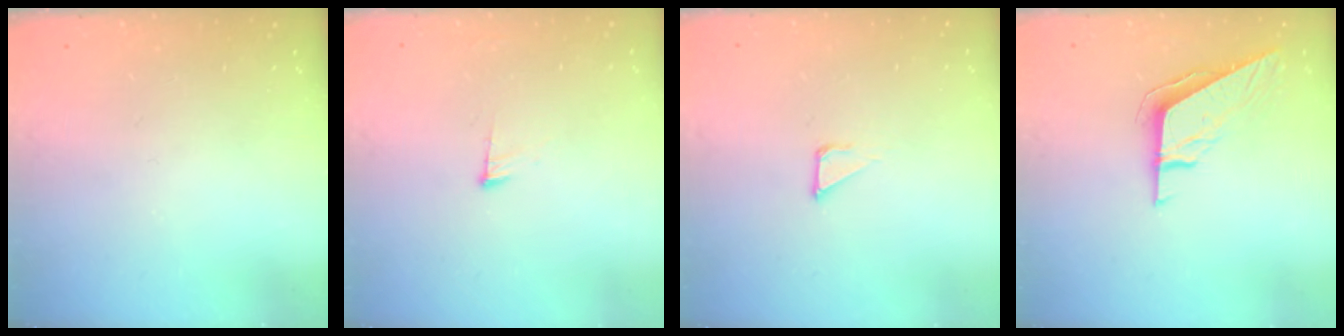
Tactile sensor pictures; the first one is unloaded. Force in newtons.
{"total": 6.5, "press": 6.4, "slide": 1.4}
{"total": 2.8, "press": 2.8, "slide": 0.1}
{"total": 8.6, "press": 8.6, "slide": 0.2}